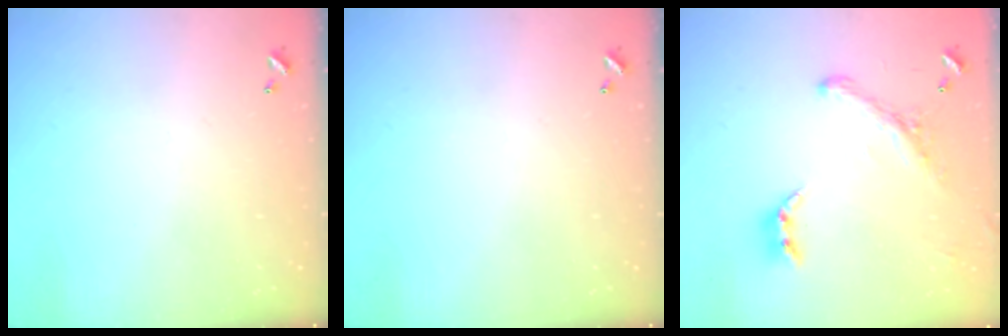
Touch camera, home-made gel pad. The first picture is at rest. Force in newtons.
{"total": 0.0}
{"total": 2.9, "press": 2.5, "slide": 1.4}